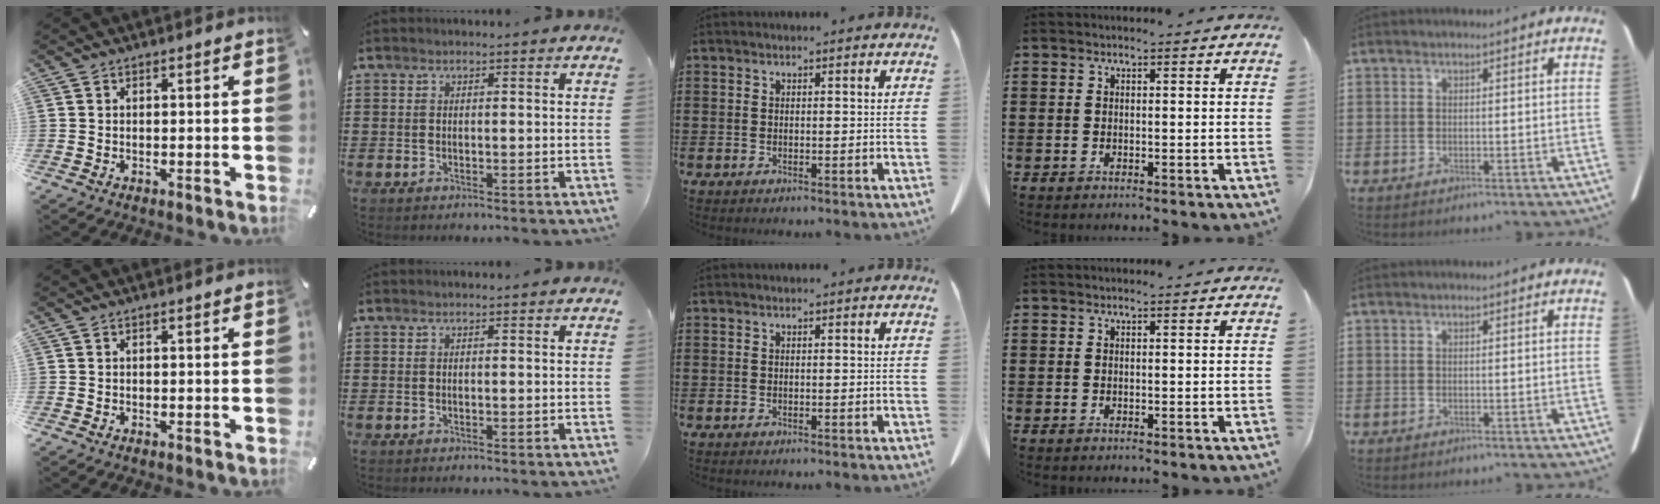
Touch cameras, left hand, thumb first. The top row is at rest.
{}